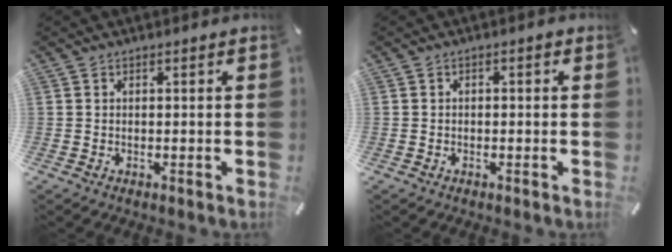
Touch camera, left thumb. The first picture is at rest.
{"total": 0.9, "force": [-0.4, 0.6, 0.5], "torque": [-0.009, 0.004, -0.010]}